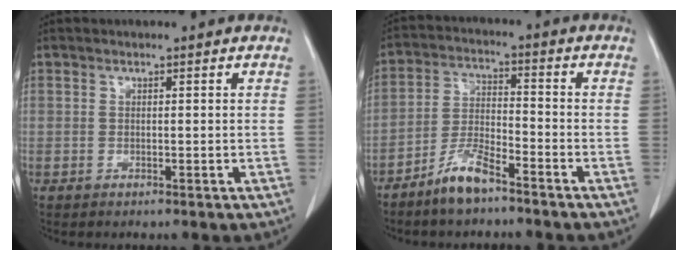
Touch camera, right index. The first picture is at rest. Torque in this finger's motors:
{"motor_torque": [0.52, -0.50, 0.18, 0.08]}